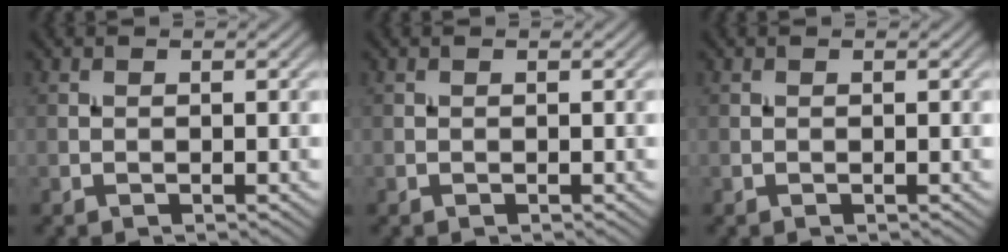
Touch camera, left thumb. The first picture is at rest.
{"total": 0.0}
{"total": 0.0}